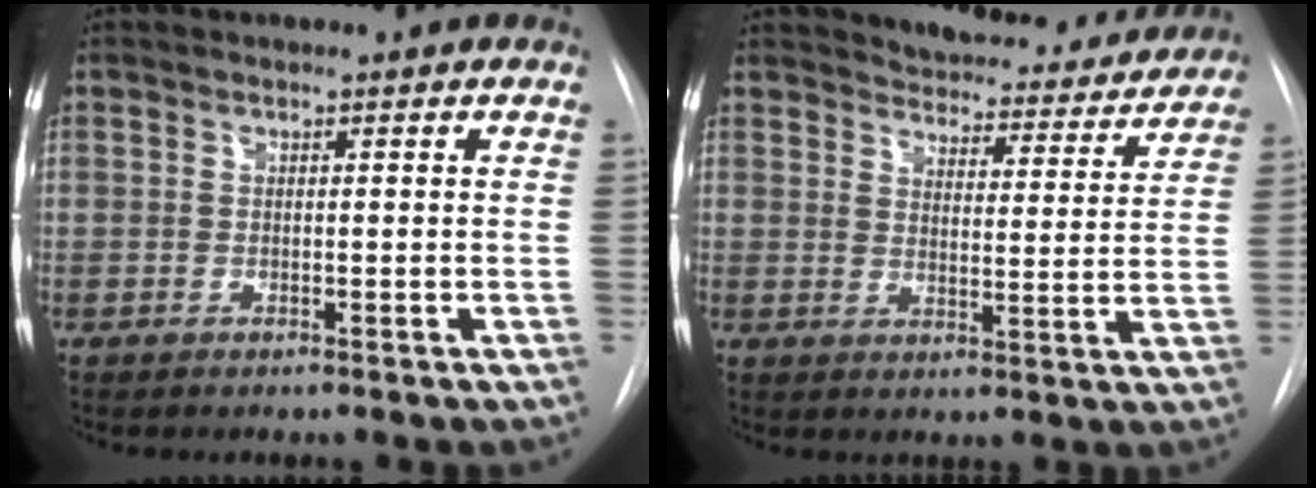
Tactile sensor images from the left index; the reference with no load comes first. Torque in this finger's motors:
{"motor_torque": [1.03, -1.11, 0.16, 0.01]}